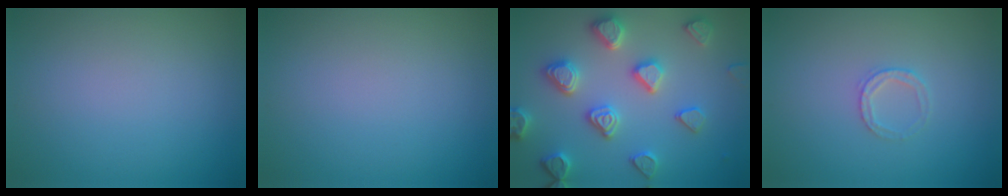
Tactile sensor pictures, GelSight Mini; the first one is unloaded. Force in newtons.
{"total": 0.0}
{"total": 4.6, "press": 4.5, "slide": 1.0}
{"total": 1.4, "press": 1.3, "slide": 0.2}